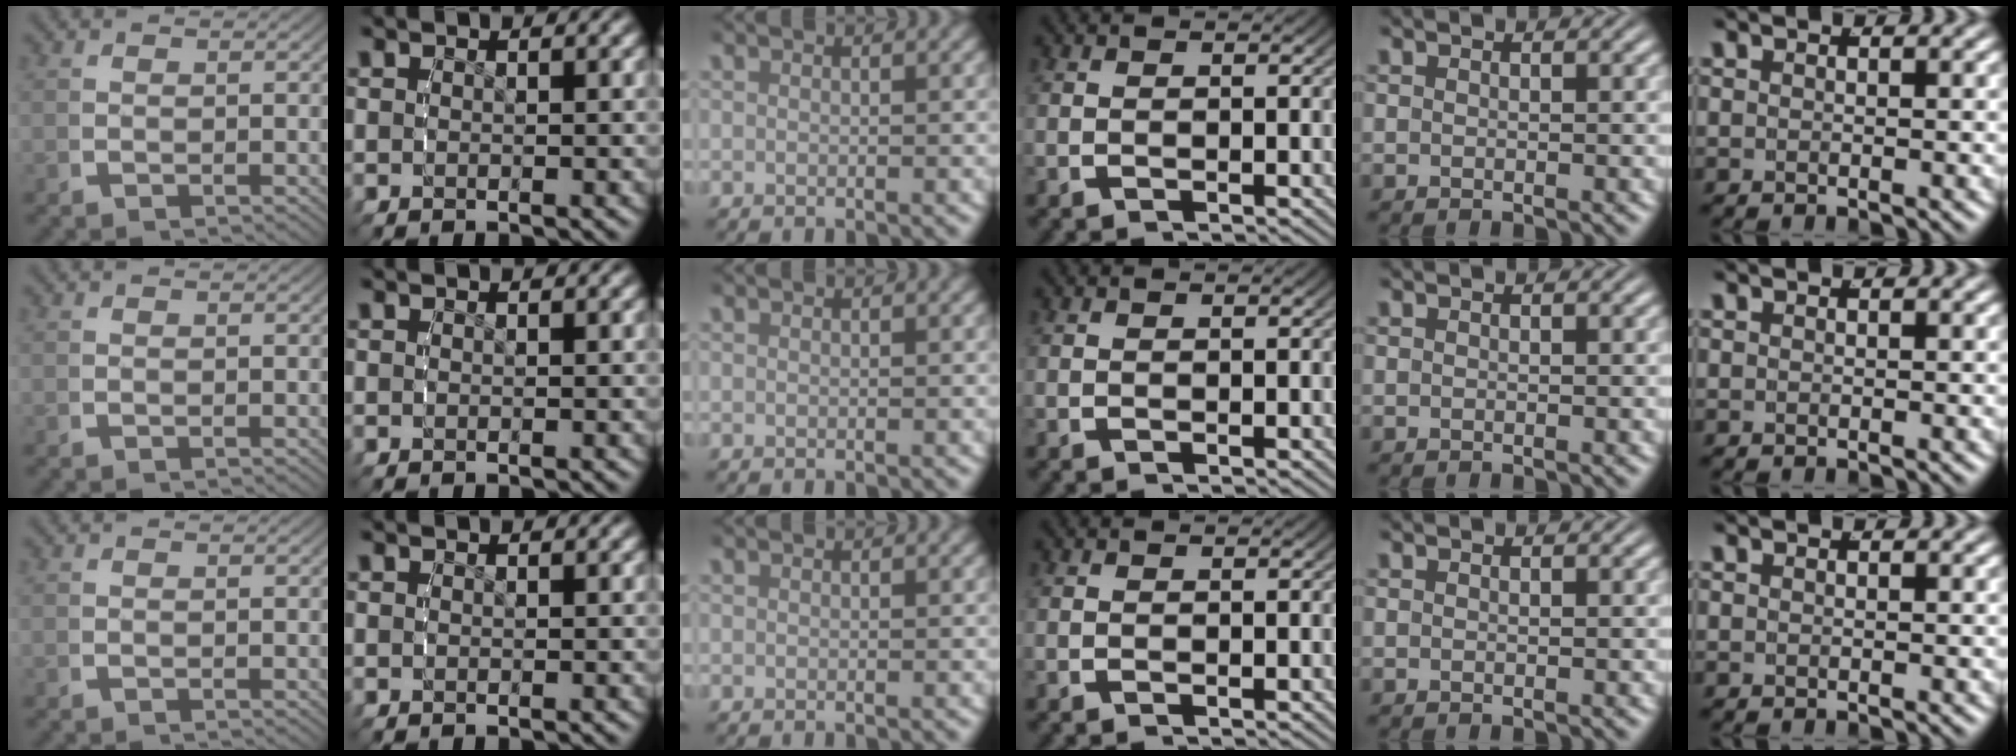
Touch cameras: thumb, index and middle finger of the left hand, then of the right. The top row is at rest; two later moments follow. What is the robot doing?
{"motion": "reach", "object": "plastic wrap"}